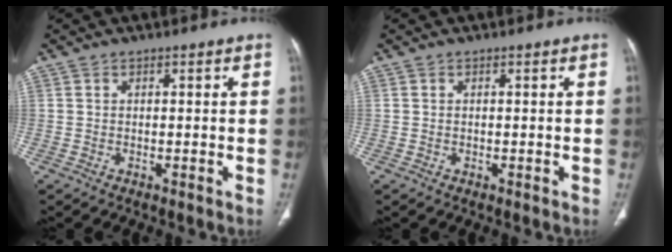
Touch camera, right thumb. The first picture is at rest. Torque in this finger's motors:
{"motor_torque": [2.86, 1.03, 0.10, -0.43, -0.02]}